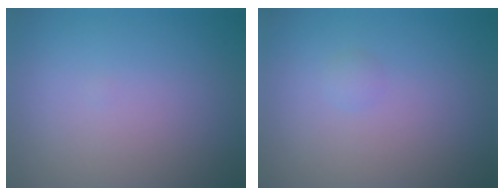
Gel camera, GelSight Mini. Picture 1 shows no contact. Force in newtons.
{"total": 0.6, "press": 0.6, "slide": 0.0}